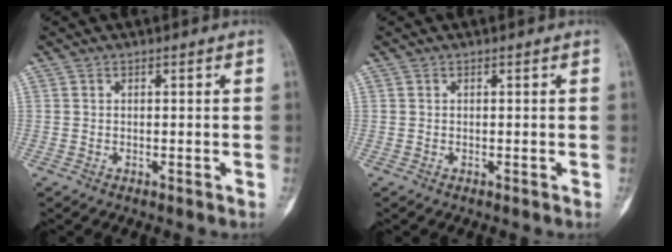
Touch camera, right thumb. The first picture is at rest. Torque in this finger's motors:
{"motor_torque": [0.00, 0.00, 0.01, 0.00, 0.00]}